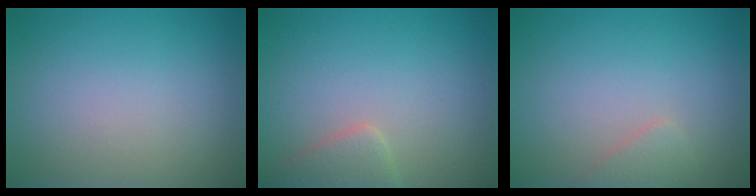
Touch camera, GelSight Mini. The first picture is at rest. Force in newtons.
{"total": 2.3, "press": 2.3, "slide": 0.1}
{"total": 1.3, "press": 1.3, "slide": 0.1}